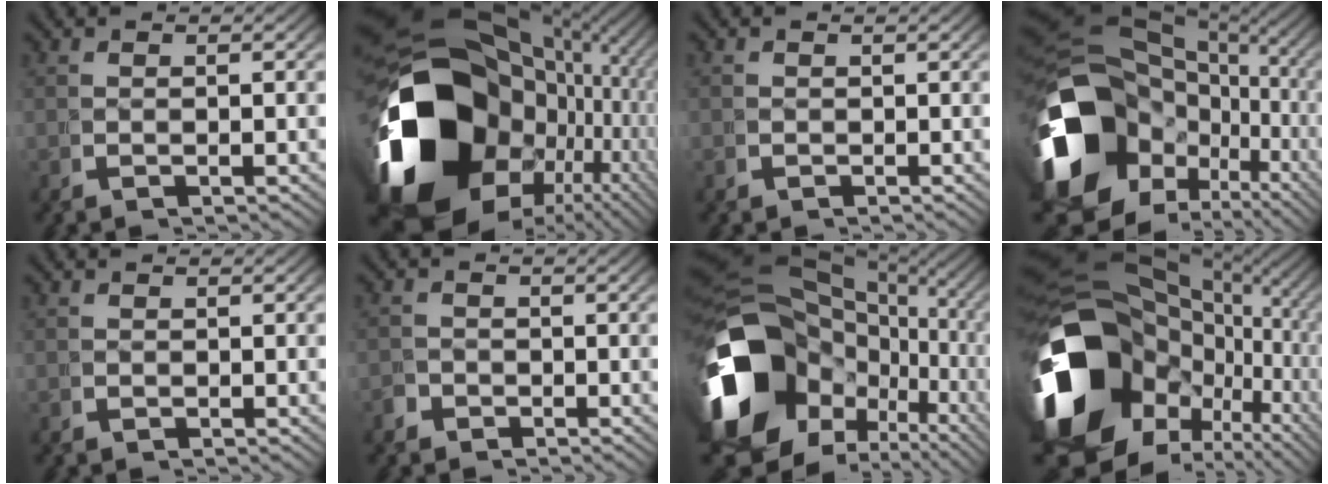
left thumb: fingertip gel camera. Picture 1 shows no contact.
{"total": 30.6, "force": [-2.1, 19.9, 23.1], "torque": [-0.375, -0.037, -0.025]}
{"total": 1.4, "force": [-0.5, 1.1, -0.6], "torque": [0.010, -0.011, -0.008]}
{"total": 19.8, "force": [-1.2, 14.4, 13.4], "torque": [-0.283, -0.059, 0.006]}
{"total": 0.6, "force": [-0.1, 0.3, -0.5], "torque": [0.010, -0.003, 0.001]}
{"total": 2.1, "force": [-1.4, 1.2, -1.0], "torque": [0.025, -0.010, -0.028]}
{"total": 21.8, "force": [-1.0, 15.7, 15.1], "torque": [-0.310, -0.058, 0.007]}
{"total": 25.1, "force": [-0.9, 17.0, 18.3], "torque": [-0.331, -0.045, 0.001]}